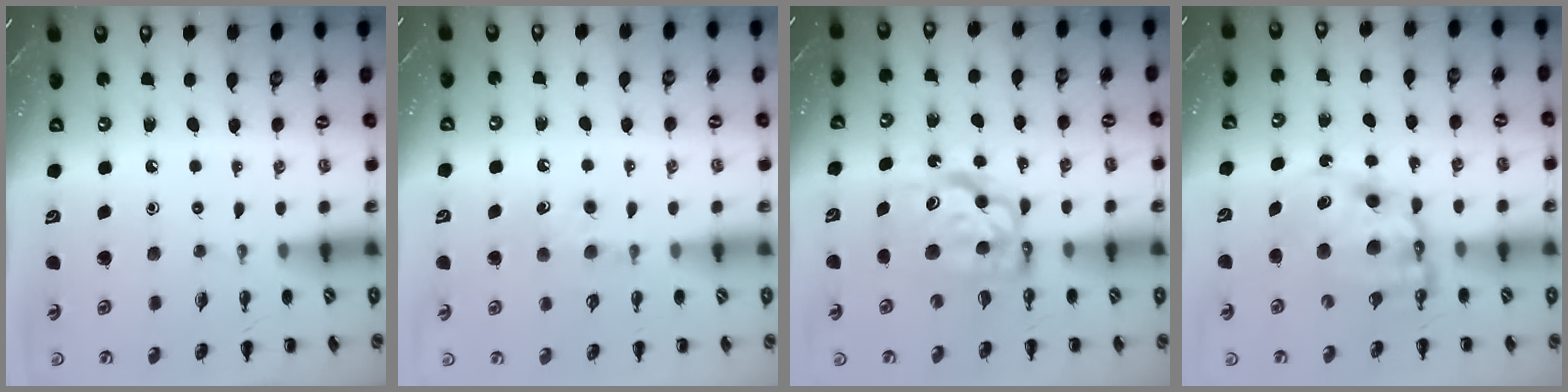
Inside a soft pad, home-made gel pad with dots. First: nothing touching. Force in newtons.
{"total": 6.0, "press": 5.8, "slide": 1.7}
{"total": 8.1, "press": 7.7, "slide": 2.6}
{"total": 10.5, "press": 10.1, "slide": 3.0}